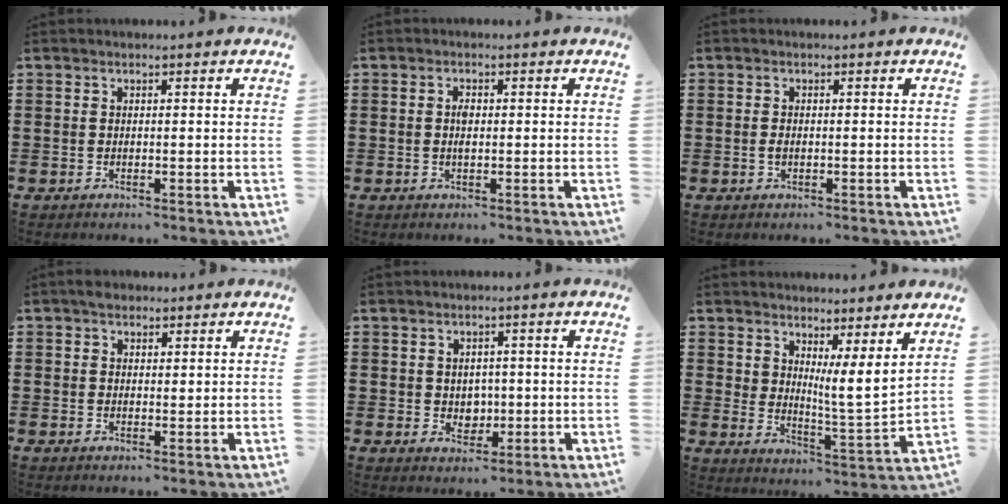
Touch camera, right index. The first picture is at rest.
{"total": 1.7, "force": [0.0, 0.7, 1.6], "torque": [-0.031, 0.002, -0.002]}
{"total": 1.0, "force": [-0.2, 0.4, 0.9], "torque": [-0.019, -0.001, -0.005]}
{"total": 1.9, "force": [1.5, 1.2, 0.4], "torque": [-0.003, 0.004, 0.027]}
{"total": 2.6, "force": [0.4, 2.4, 1.0], "torque": [-0.021, 0.005, 0.004]}
{"total": 5.8, "force": [4.7, 0.8, 3.3], "torque": [-0.065, -0.036, 0.082]}